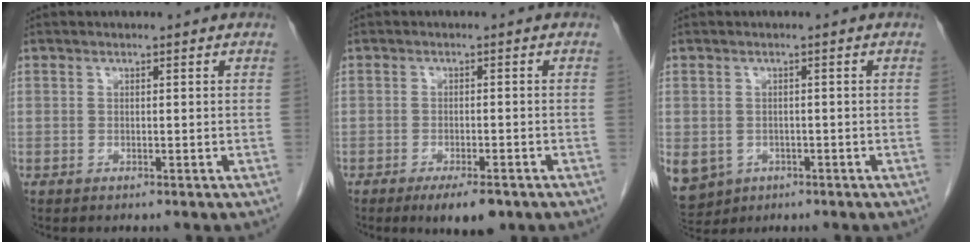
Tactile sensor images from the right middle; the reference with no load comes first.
{"total": 5.4, "force": [-3.6, 1.4, 3.8], "torque": [-0.055, -0.007, -0.049]}
{"total": 13.3, "force": [-5.3, 11.1, 5.2], "torque": [-0.164, -0.010, -0.065]}